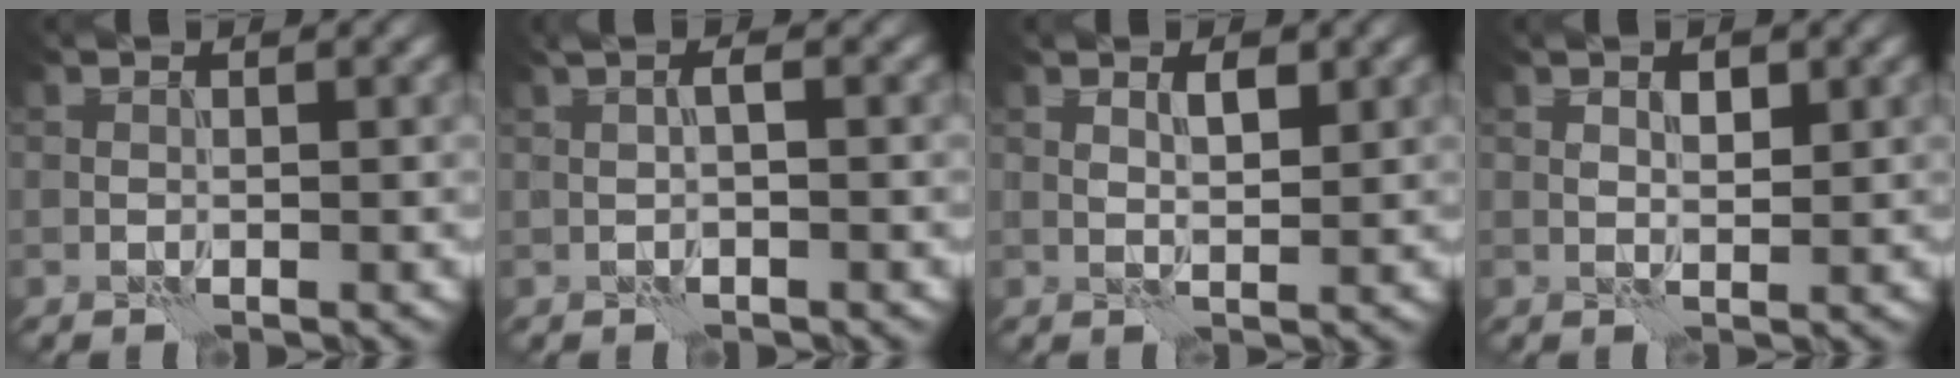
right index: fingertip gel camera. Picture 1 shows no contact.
{"total": 2.0, "force": [0.6, 0.8, 1.8], "torque": [-0.016, 0.010, -0.004]}
{"total": 1.6, "force": [0.9, 0.6, 1.2], "torque": [-0.022, -0.003, 0.016]}
{"total": 1.6, "force": [0.7, 0.8, 1.2], "torque": [-0.018, -0.001, 0.012]}